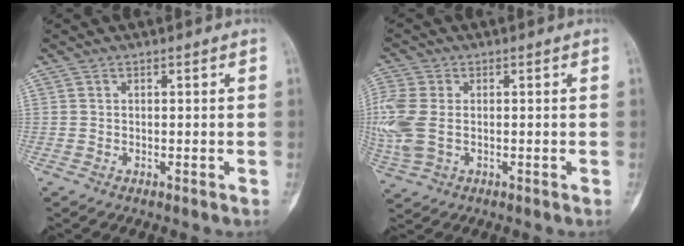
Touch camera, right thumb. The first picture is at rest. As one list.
[{"total": 9.1, "force": [-0.2, 5.9, 7.0], "torque": [-0.196, 0.003, -0.003]}]